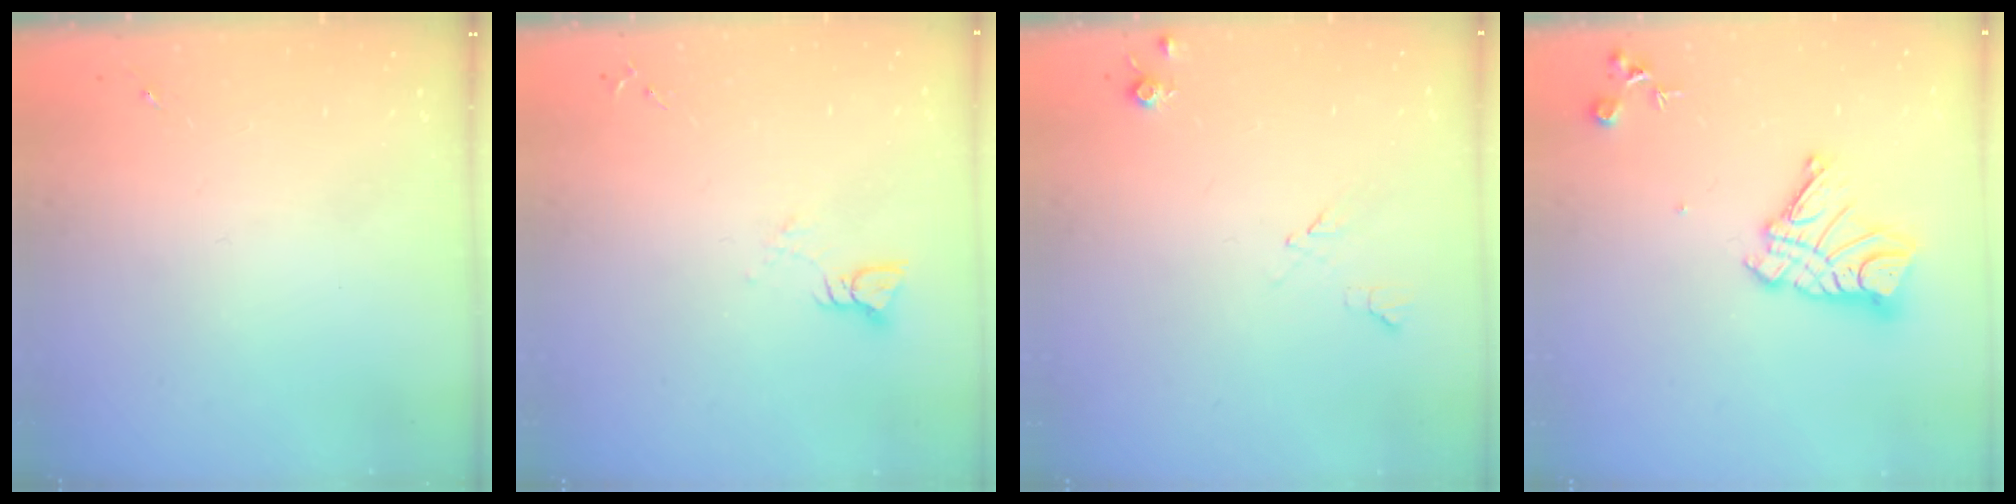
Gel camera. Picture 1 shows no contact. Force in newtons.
{"total": 3.5, "press": 3.5, "slide": 0.3}
{"total": 5.8, "press": 5.8, "slide": 0.8}
{"total": 13.7, "press": 13.6, "slide": 1.2}